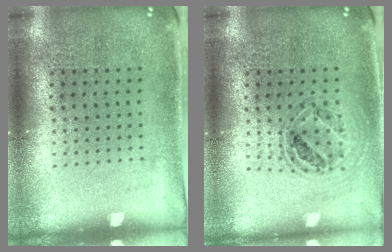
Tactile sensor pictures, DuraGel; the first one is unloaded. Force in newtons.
{"total": 0.7, "press": 0.7, "slide": 0.2}